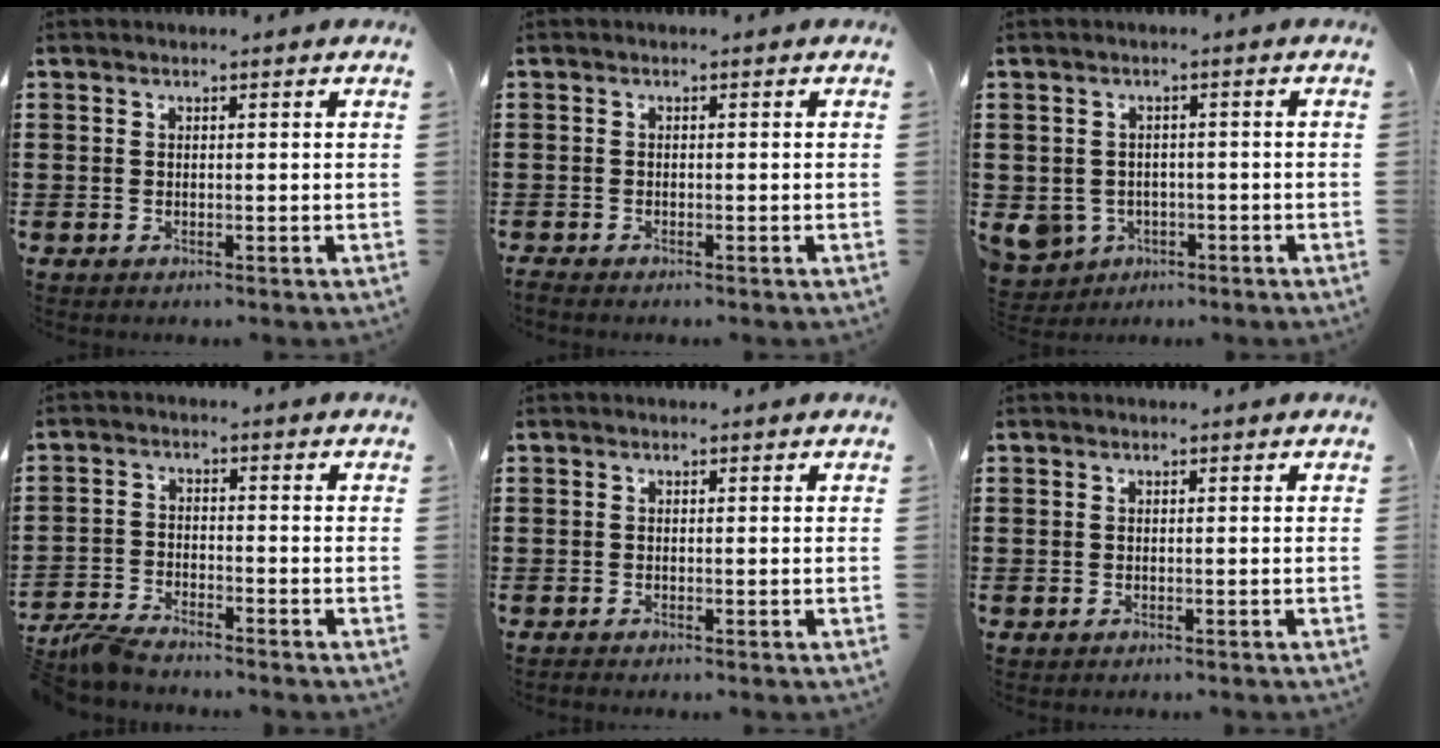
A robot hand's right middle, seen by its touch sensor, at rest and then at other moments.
{"total": 0.5, "force": [-0.5, 0.0, 0.1], "torque": [-0.003, -0.003, -0.010]}
{"total": 3.3, "force": [-1.4, 2.9, 0.9], "torque": [-0.048, -0.005, -0.036]}
{"total": 4.1, "force": [-3.9, 0.5, 1.1], "torque": [-0.042, -0.003, -0.084]}
{"total": 0.0}
{"total": 0.0}